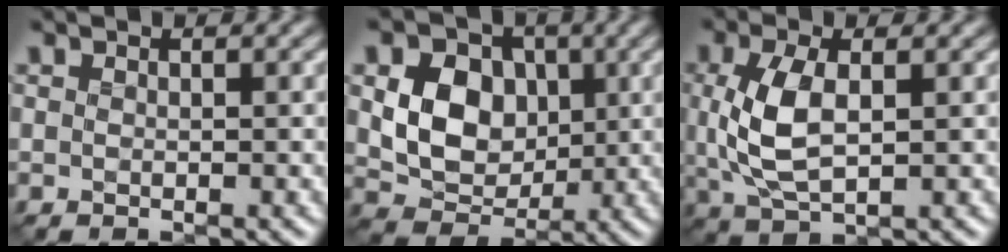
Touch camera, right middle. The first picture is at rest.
{"total": 7.2, "force": [0.5, 5.6, 4.5], "torque": [-0.082, -0.002, 0.000]}
{"total": 5.1, "force": [0.0, 2.4, 4.5], "torque": [-0.106, 0.000, 0.005]}